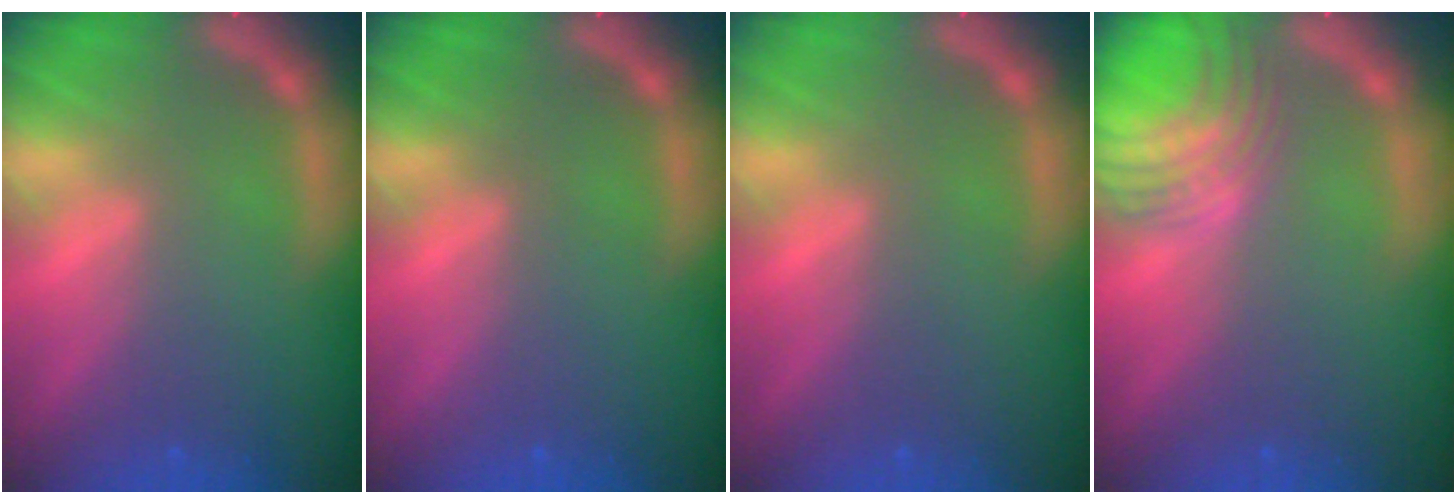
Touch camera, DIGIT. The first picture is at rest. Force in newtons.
{"total": 0.0}
{"total": 0.0}
{"total": 7.5}